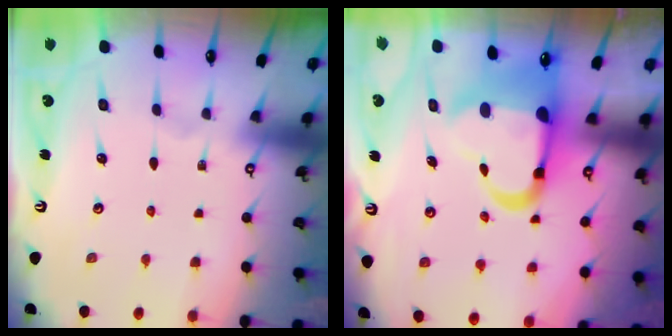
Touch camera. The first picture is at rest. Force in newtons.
{"total": 11.6, "press": 11.4, "slide": 2.2}